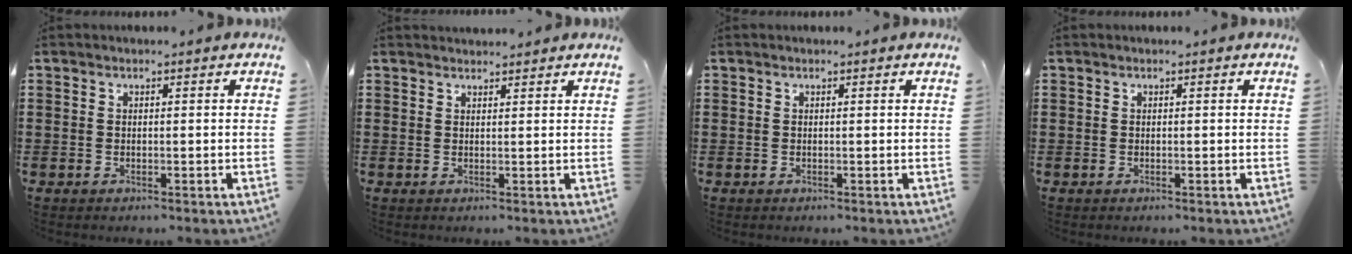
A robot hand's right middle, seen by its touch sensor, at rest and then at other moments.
{"total": 1.3, "force": [1.3, 0.2, 0.0], "torque": [-0.002, 0.002, 0.025]}
{"total": 0.0}
{"total": 0.0}